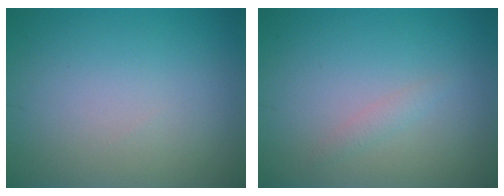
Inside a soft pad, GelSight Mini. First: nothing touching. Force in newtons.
{"total": 0.9, "press": 0.9, "slide": 0.1}